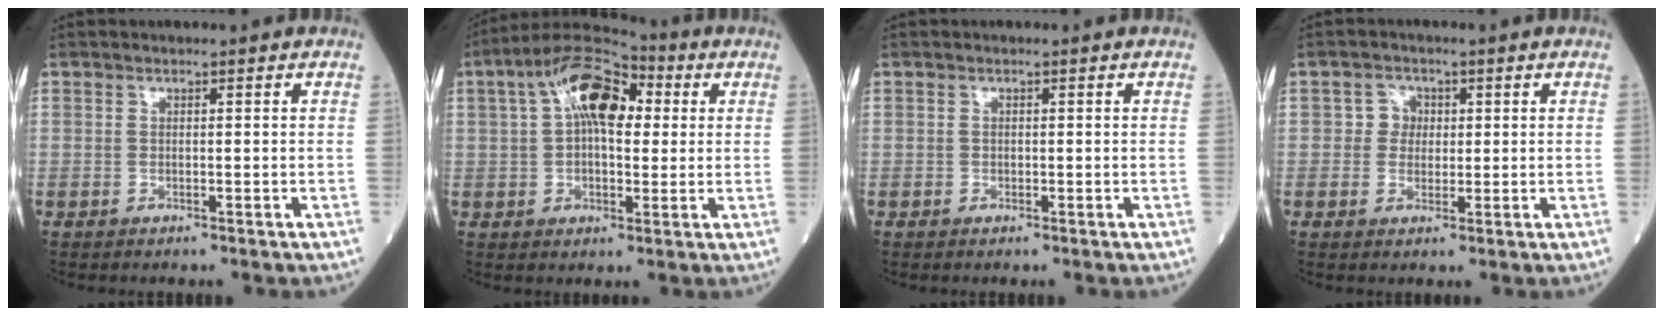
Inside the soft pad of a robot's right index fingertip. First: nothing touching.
{"total": 12.4, "force": [3.6, 5.7, 10.5], "torque": [-0.192, 0.043, 0.053]}
{"total": 0.0}
{"total": 2.7, "force": [0.4, 2.5, 0.8], "torque": [-0.004, 0.006, 0.001]}